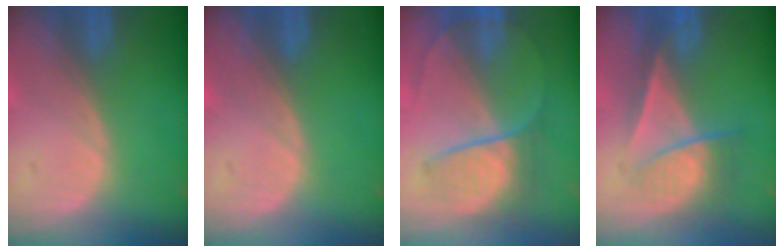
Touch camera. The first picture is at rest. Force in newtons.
{"total": 0.0}
{"total": 6.9, "press": 6.6, "slide": 1.7}
{"total": 7.1, "press": 6.0, "slide": 3.7}